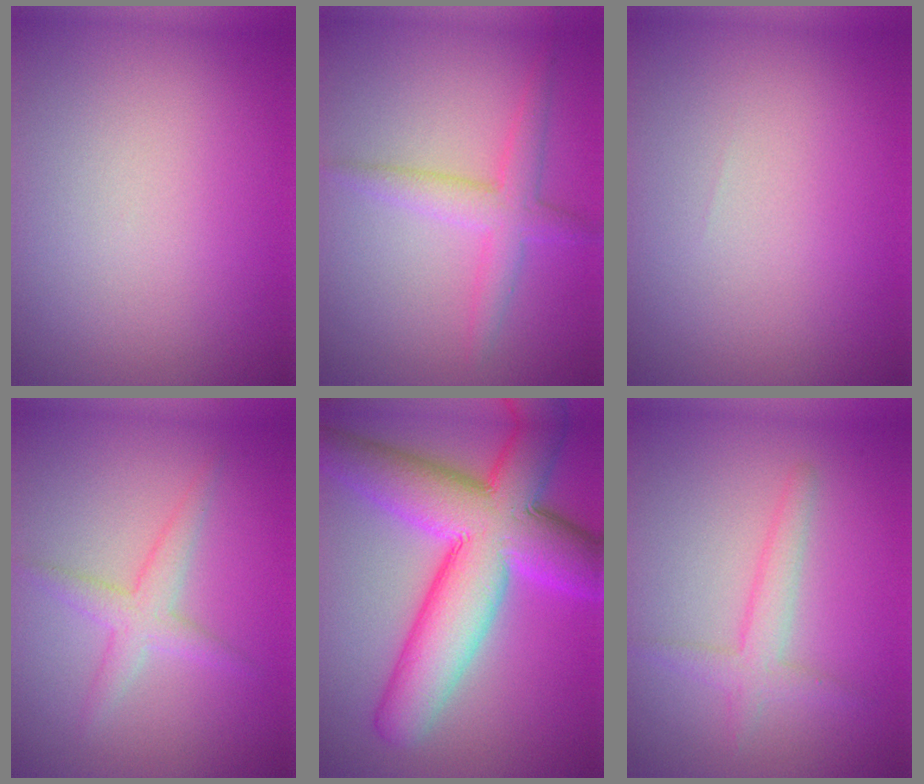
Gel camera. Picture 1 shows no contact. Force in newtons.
{"total": 3.0, "press": 3.0, "slide": 0.0}
{"total": 0.0}
{"total": 2.5, "press": 2.5, "slide": 0.0}
{"total": 12.5, "press": 12.5, "slide": 0.2}
{"total": 2.4, "press": 2.4, "slide": 0.1}